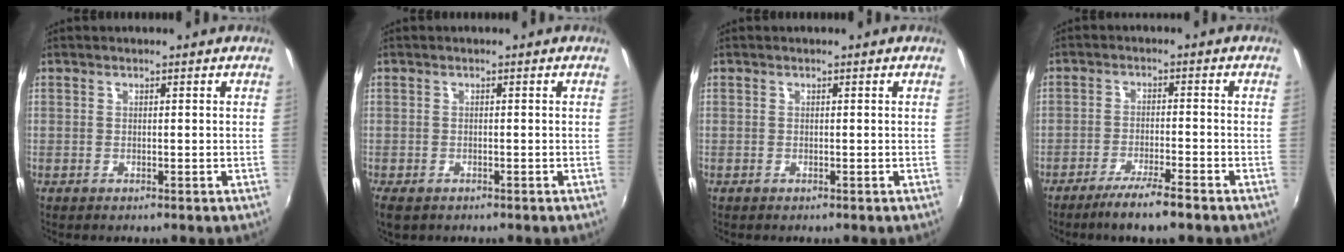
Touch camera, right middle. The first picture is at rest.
{"total": 3.6, "force": [-2.3, 1.8, 2.1], "torque": [-0.047, -0.014, -0.037]}
{"total": 0.0}
{"total": 6.4, "force": [-4.8, 0.0, 4.2], "torque": [-0.094, -0.003, -0.083]}